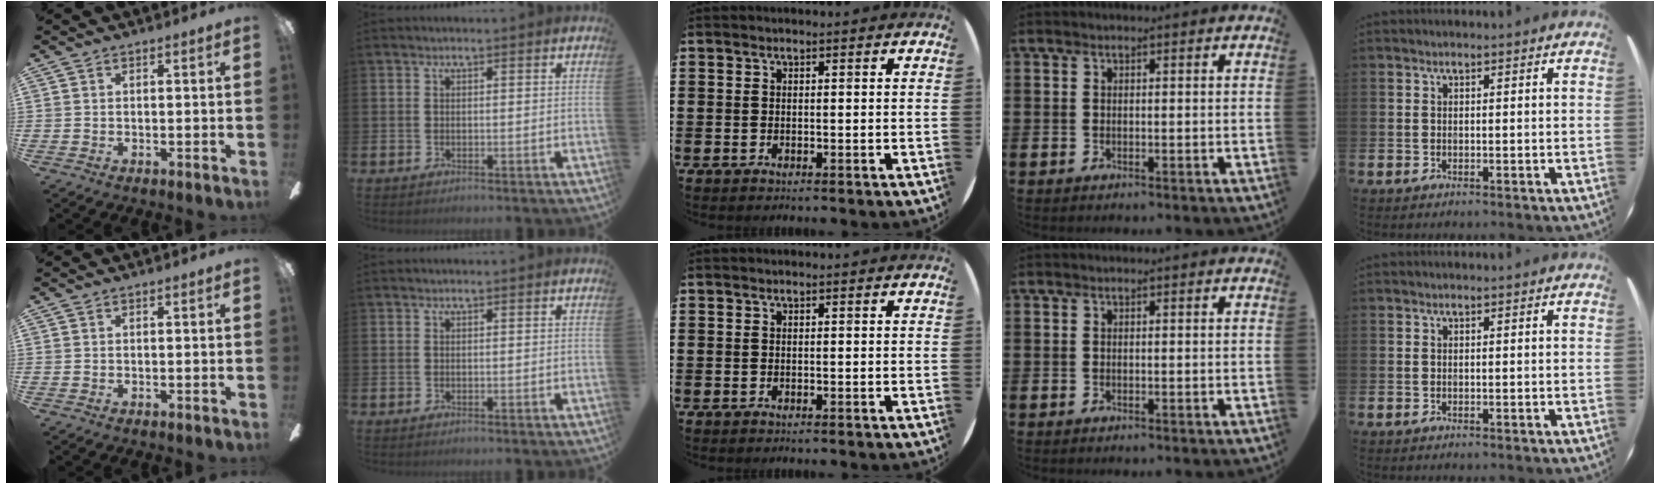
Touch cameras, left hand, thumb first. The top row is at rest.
{}